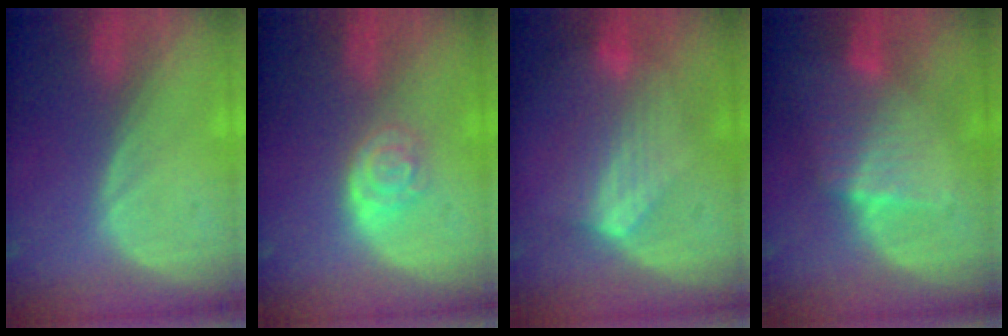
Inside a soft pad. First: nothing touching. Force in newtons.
{"total": 4.2, "press": 3.8, "slide": 2.0}
{"total": 7.0, "press": 6.5, "slide": 2.7}
{"total": 6.5, "press": 5.7, "slide": 3.2}